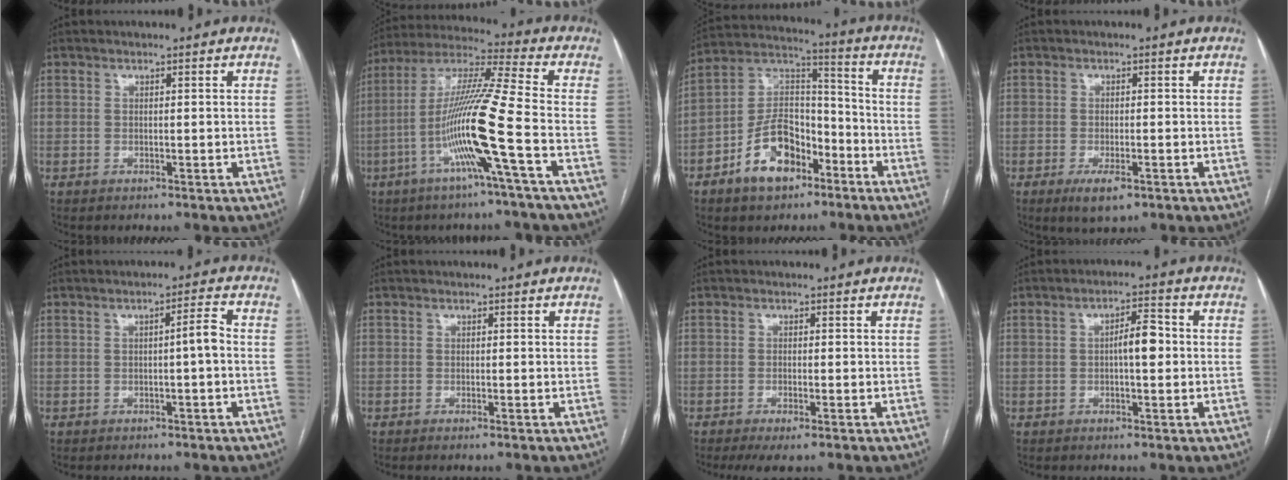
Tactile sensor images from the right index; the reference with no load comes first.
{"total": 15.1, "force": [-5.0, -1.8, 14.1], "torque": [-0.278, -0.004, -0.103]}
{"total": 12.6, "force": [-6.8, 7.0, 8.0], "torque": [-0.161, 0.025, -0.116]}
{"total": 3.7, "force": [-2.0, 1.3, 2.9], "torque": [-0.052, -0.004, -0.027]}
{"total": 2.7, "force": [-0.3, -0.1, 2.7], "torque": [-0.039, 0.006, -0.004]}
{"total": 0.0}
{"total": 3.0, "force": [-1.5, 0.5, 2.5], "torque": [-0.047, -0.009, -0.023]}
{"total": 4.5, "force": [-0.1, 1.1, 4.4], "torque": [-0.070, 0.011, -0.002]}